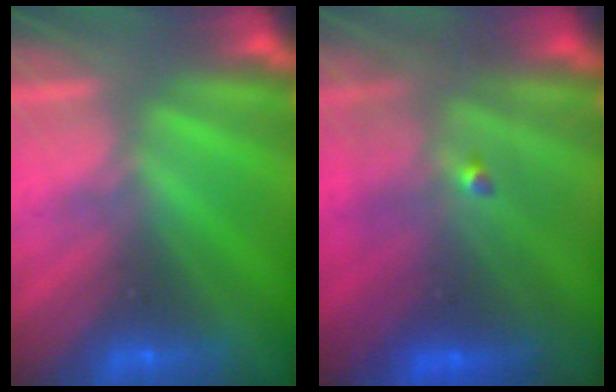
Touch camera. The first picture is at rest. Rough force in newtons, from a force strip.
{"total": 4.4}